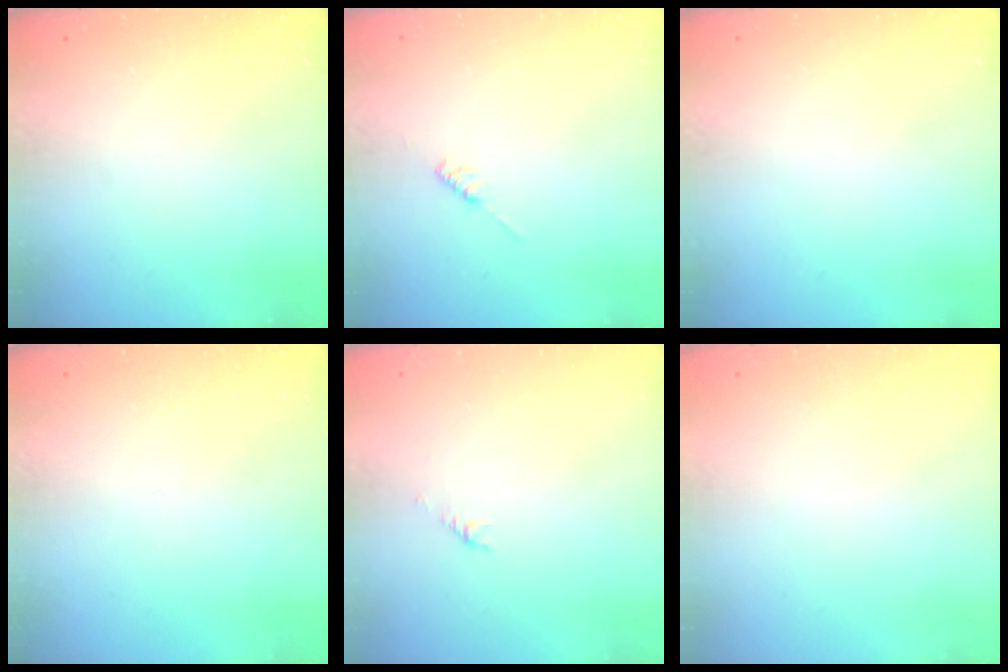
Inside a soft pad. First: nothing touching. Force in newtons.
{"total": 1.8, "press": 1.7, "slide": 0.3}
{"total": 0.0}
{"total": 0.0}
{"total": 1.5, "press": 1.4, "slide": 0.5}
{"total": 1.6, "press": 1.6, "slide": 0.2}